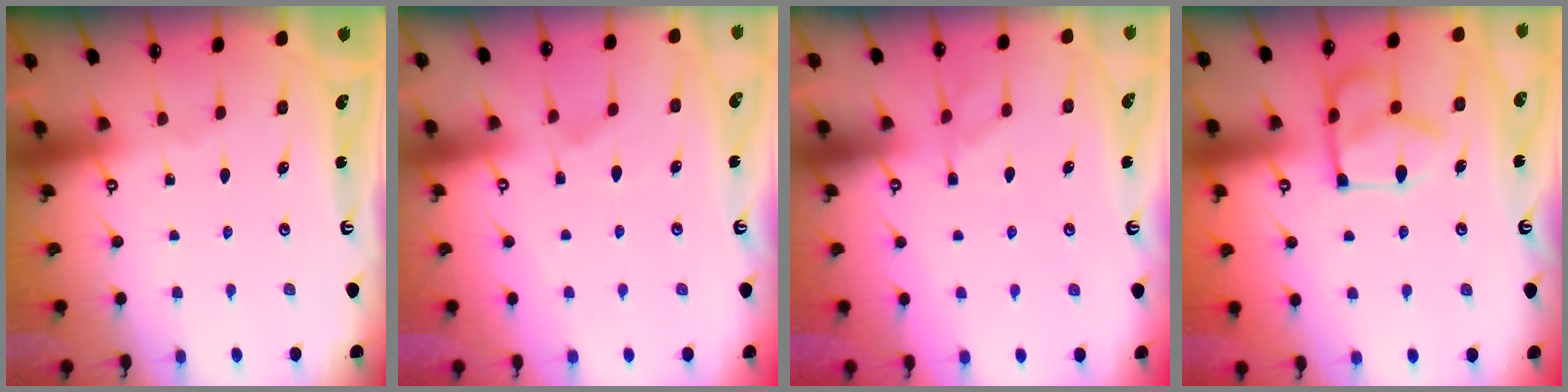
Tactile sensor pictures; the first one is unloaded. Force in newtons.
{"total": 2.2, "press": 1.9, "slide": 1.2}
{"total": 1.1, "press": 0.3, "slide": 1.1}
{"total": 12.1, "press": 12.0, "slide": 0.5}